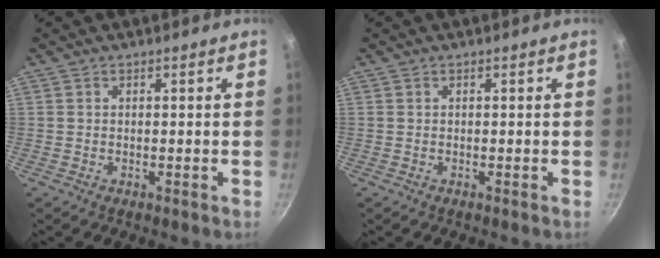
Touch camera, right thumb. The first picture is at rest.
{"total": 0.0}